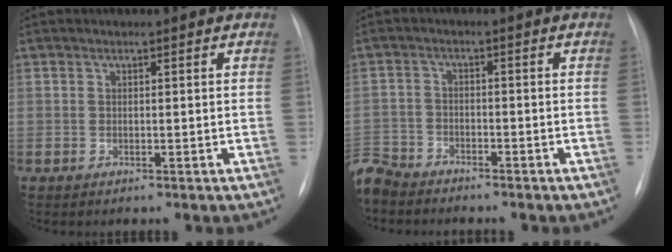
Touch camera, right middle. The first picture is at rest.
{"total": 7.1, "force": [-6.5, 2.5, 0.9], "torque": [-0.023, -0.009, -0.119]}